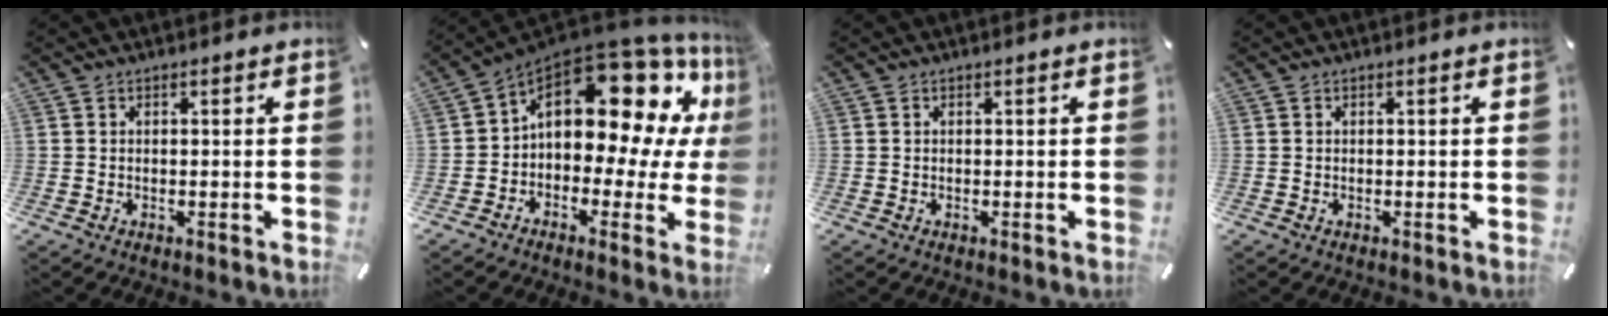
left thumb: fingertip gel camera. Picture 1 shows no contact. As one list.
[{"total": 18.0, "force": [7.2, 10.1, 13.0], "torque": [-0.185, -0.060, 0.115]}, {"total": 0.0}, {"total": 0.0}]